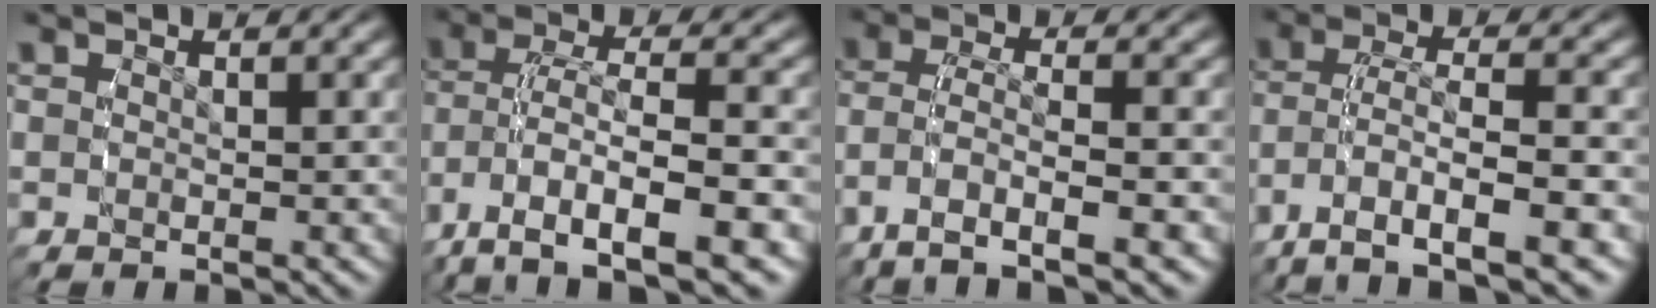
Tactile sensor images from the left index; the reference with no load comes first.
{"total": 7.6, "force": [-3.7, 3.8, 5.4], "torque": [-0.128, -0.045, -0.027]}
{"total": 3.9, "force": [-2.0, 1.7, 2.9], "torque": [-0.071, -0.025, -0.021]}
{"total": 5.8, "force": [-3.2, 2.6, 4.1], "torque": [-0.097, -0.034, -0.029]}